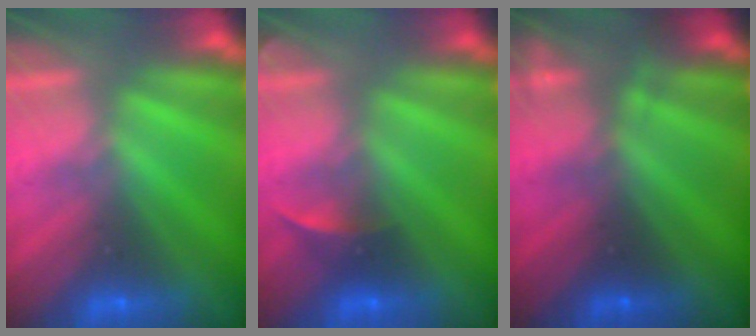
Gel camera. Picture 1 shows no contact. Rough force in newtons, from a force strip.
{"total": 2.2}
{"total": 2.4}